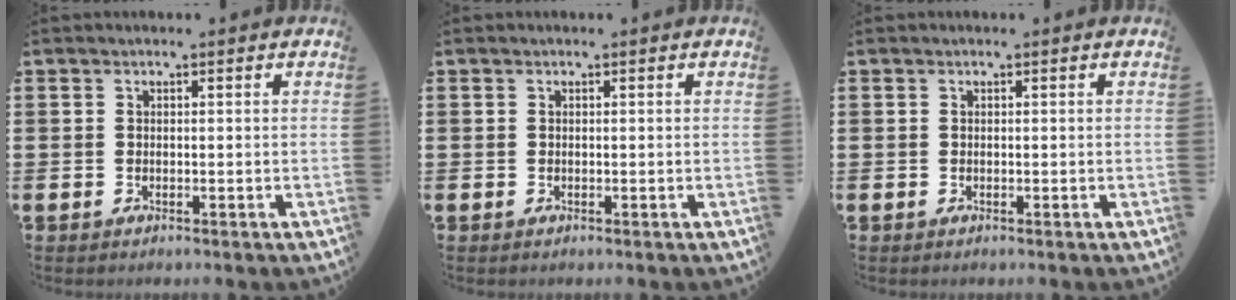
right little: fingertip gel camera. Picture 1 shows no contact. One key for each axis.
{"total": 0.0}
{"total": 0.0}